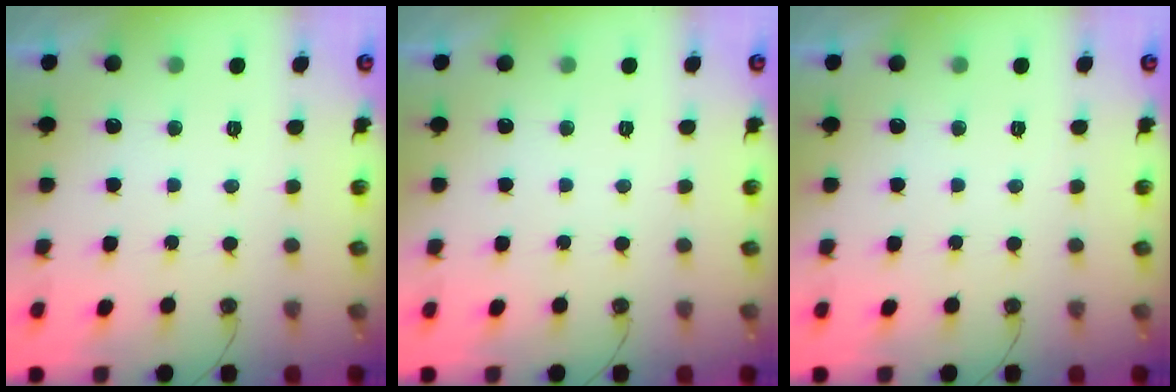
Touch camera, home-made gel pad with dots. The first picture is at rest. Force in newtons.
{"total": 0.0}
{"total": 0.0}